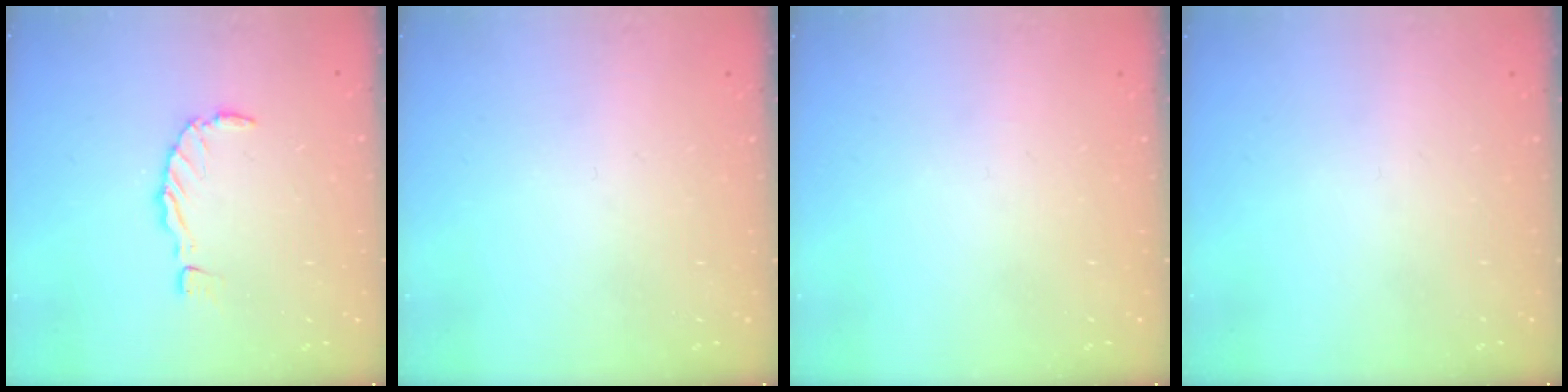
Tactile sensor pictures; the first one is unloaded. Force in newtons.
{"total": 0.0}
{"total": 0.0}
{"total": 0.0}